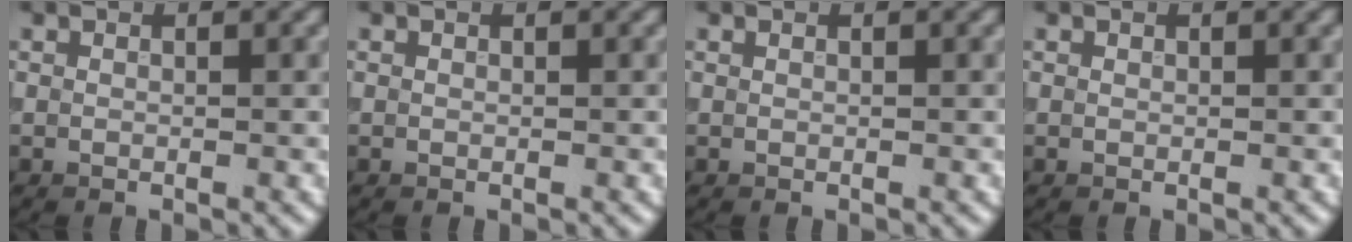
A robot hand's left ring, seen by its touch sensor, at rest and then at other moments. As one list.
[{"total": 0.0}, {"total": 0.0}, {"total": 0.0}]